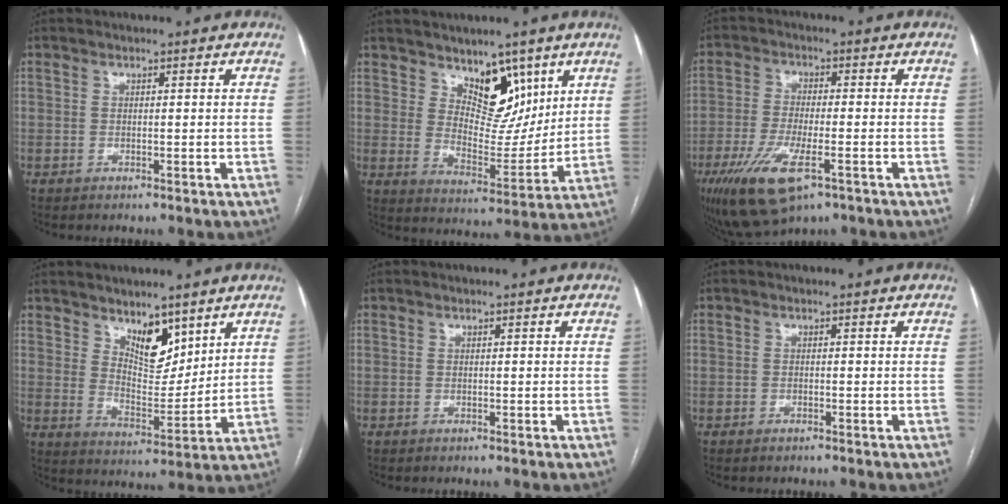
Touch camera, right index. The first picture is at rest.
{"total": 9.2, "force": [5.8, 5.0, 5.1], "torque": [-0.073, -0.005, 0.105]}
{"total": 11.1, "force": [-5.6, 3.1, 9.0], "torque": [-0.178, -0.023, -0.092]}
{"total": 7.5, "force": [5.1, 3.4, 4.5], "torque": [-0.073, -0.010, 0.095]}
{"total": 0.0}
{"total": 0.6, "force": [-0.6, 0.1, 0.2], "torque": [-0.006, -0.001, -0.009]}